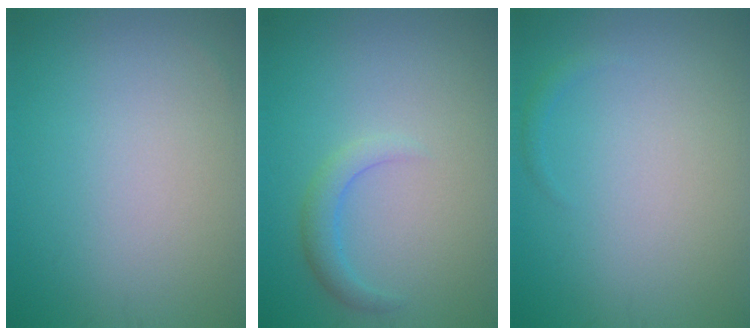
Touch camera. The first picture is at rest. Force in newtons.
{"total": 2.0, "press": 2.0, "slide": 0.1}
{"total": 0.6, "press": 0.6, "slide": 0.1}